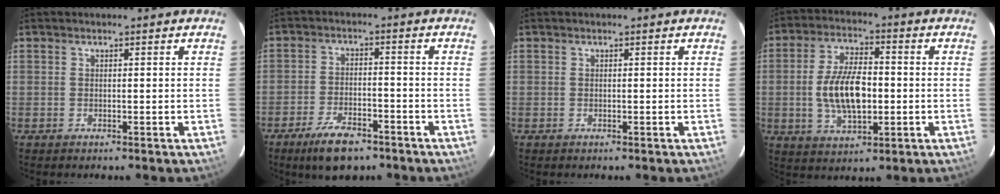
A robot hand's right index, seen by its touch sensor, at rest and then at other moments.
{"total": 9.2, "force": [-6.5, 3.6, 5.3], "torque": [-0.122, -0.007, -0.108]}
{"total": 0.0}
{"total": 11.7, "force": [-1.2, 5.7, 10.1], "torque": [-0.199, 0.002, -0.019]}